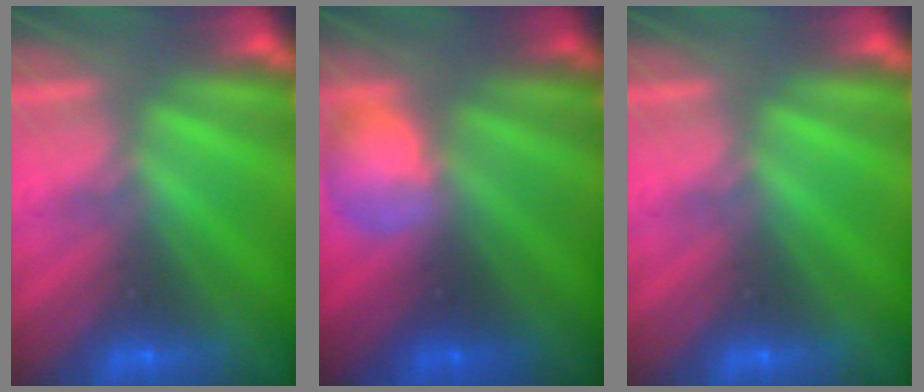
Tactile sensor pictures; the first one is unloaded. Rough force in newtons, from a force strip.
{"total": 2.4}
{"total": 0.0}